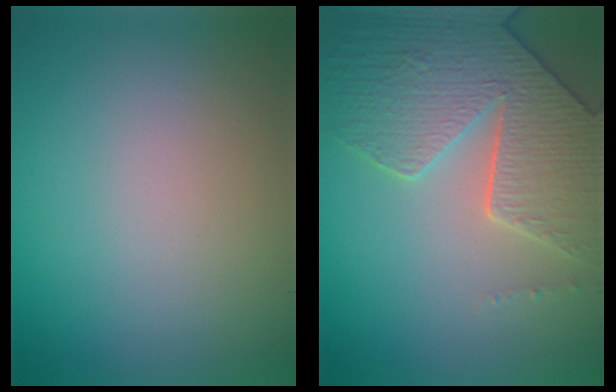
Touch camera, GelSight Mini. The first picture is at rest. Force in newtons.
{"total": 6.4, "press": 5.5, "slide": 3.2}